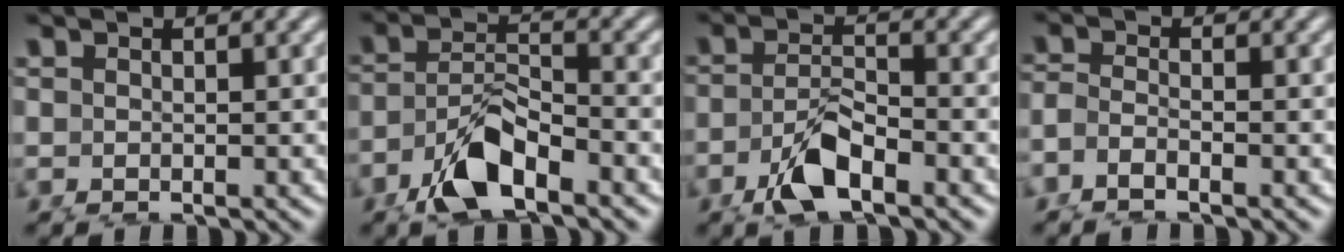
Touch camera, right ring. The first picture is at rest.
{"total": 4.6, "force": [-2.2, 2.8, 2.8], "torque": [-0.064, -0.017, -0.032]}
{"total": 3.2, "force": [-1.6, 1.8, 2.2], "torque": [-0.049, -0.016, -0.021]}
{"total": 3.7, "force": [-1.2, 3.0, 1.7], "torque": [-0.062, -0.018, -0.014]}